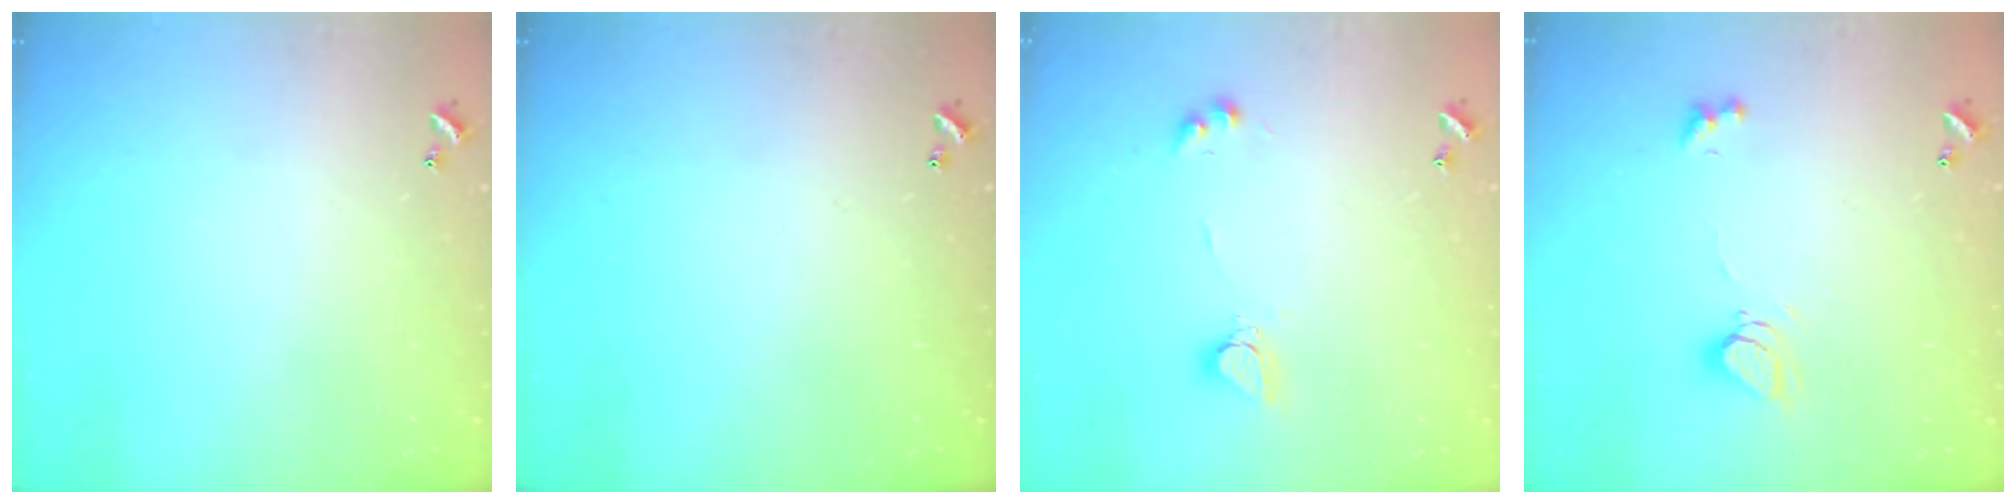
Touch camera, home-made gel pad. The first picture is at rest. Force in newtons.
{"total": 0.0}
{"total": 4.9, "press": 4.9, "slide": 0.3}
{"total": 5.5, "press": 5.4, "slide": 0.8}